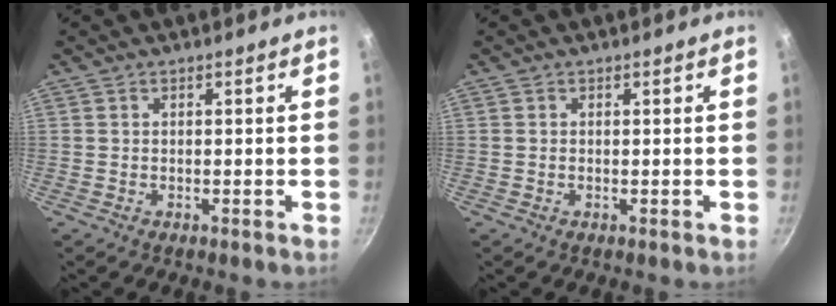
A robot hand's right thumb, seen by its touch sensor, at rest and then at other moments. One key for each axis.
{"total": 0.0}